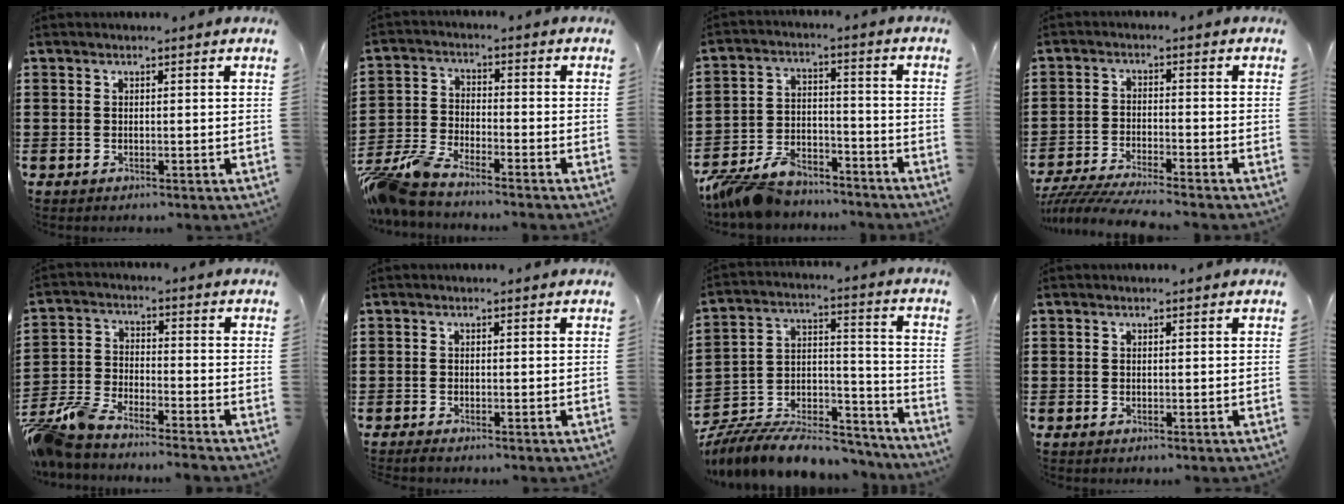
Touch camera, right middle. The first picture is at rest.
{"total": 6.4, "force": [-5.9, 0.7, 2.2], "torque": [-0.073, -0.009, -0.123]}
{"total": 7.7, "force": [-7.3, 1.7, 1.8], "torque": [-0.055, 0.005, -0.148]}
{"total": 4.9, "force": [-4.7, 0.0, 1.4], "torque": [-0.044, -0.015, -0.100]}
{"total": 6.8, "force": [-6.6, 0.5, 1.6], "torque": [-0.061, -0.003, -0.139]}
{"total": 0.7, "force": [-0.7, 0.0, 0.3], "torque": [-0.006, -0.004, -0.012]}
{"total": 10.0, "force": [-9.3, 2.0, 3.0], "torque": [-0.052, 0.020, -0.183]}
{"total": 0.0}